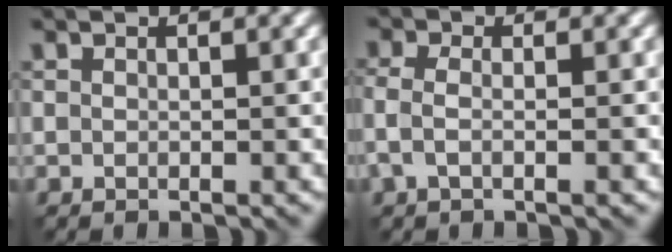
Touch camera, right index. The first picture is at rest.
{"total": 2.0, "force": [-0.6, 0.8, 1.8], "torque": [-0.044, 0.005, -0.019]}